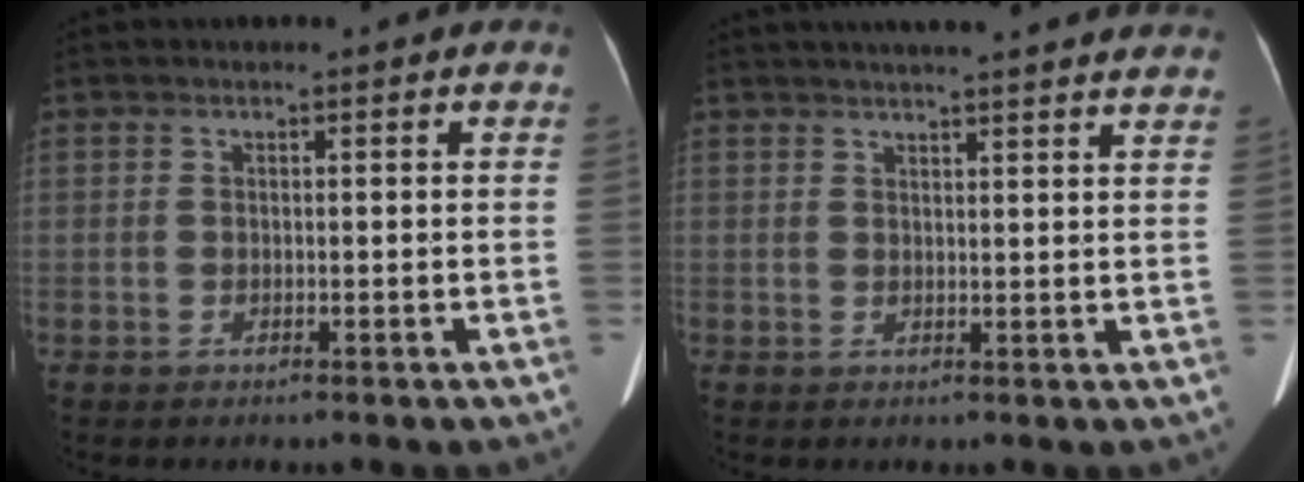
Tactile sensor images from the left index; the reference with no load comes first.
{"total": 18.1, "force": [16.5, 1.2, 7.4], "torque": [-0.105, 0.024, 0.200]}